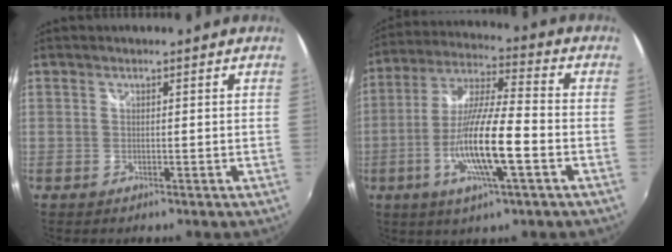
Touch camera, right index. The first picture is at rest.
{"total": 14.8, "force": [-4.9, 2.0, 13.8], "torque": [-0.277, -0.011, -0.092]}